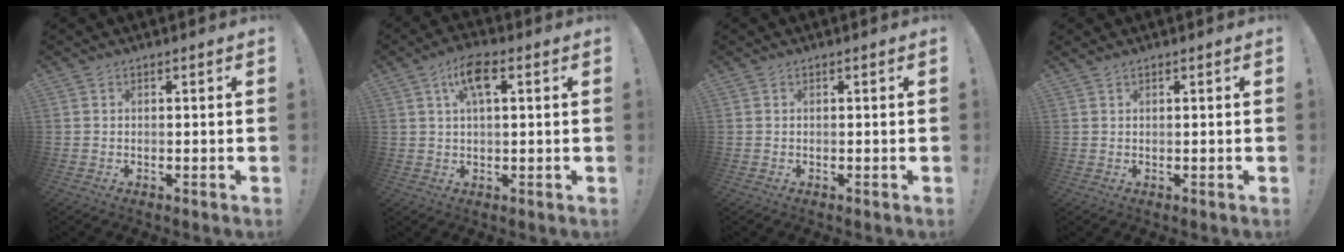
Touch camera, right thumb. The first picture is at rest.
{"total": 7.6, "force": [3.0, 2.8, 6.4], "torque": [-0.110, 0.006, 0.049]}
{"total": 0.0}
{"total": 0.7, "force": [0.6, 0.0, 0.3], "torque": [-0.001, -0.003, 0.011]}